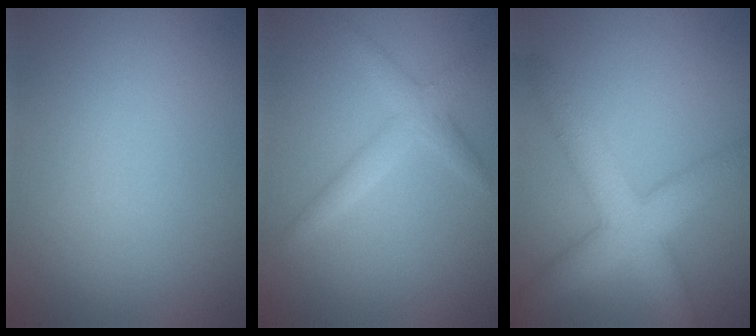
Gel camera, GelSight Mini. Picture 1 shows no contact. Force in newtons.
{"total": 2.4, "press": 2.4, "slide": 0.2}
{"total": 6.0, "press": 6.0, "slide": 0.2}